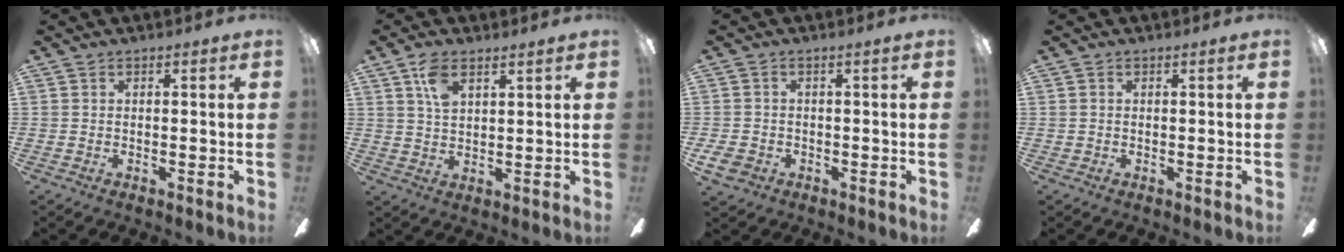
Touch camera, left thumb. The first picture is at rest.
{"total": 6.0, "force": [3.6, 2.7, 3.9], "torque": [-0.078, -0.001, 0.065]}
{"total": 3.7, "force": [-1.8, 2.4, 2.2], "torque": [-0.053, 0.005, -0.036]}
{"total": 0.0}